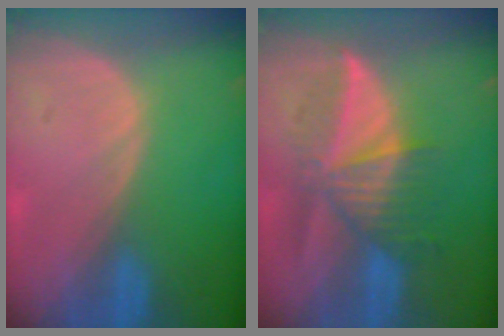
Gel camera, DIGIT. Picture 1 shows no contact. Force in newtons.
{"total": 7.3, "press": 7.2, "slide": 1.2}